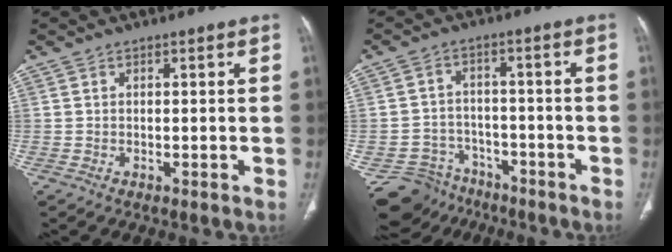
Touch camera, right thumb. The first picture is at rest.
{"total": 10.5, "force": [-7.8, 7.1, 0.1], "torque": [-0.003, 0.072, -0.115]}